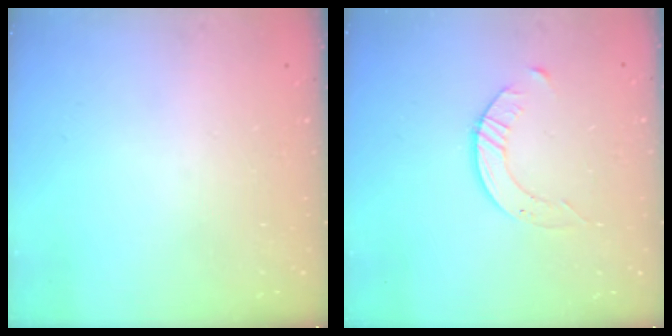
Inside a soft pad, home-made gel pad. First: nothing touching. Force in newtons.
{"total": 3.5, "press": 3.4, "slide": 0.4}